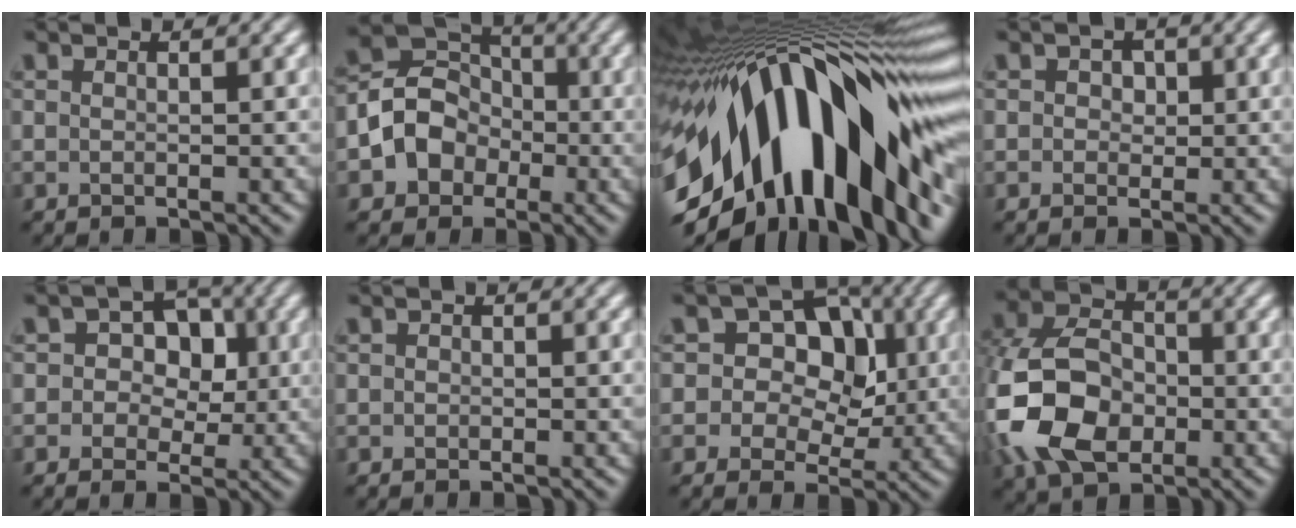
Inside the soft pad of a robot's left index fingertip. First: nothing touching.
{"total": 4.8, "force": [-1.6, 4.2, 1.8], "torque": [-0.022, 0.008, -0.036]}
{"total": 18.6, "force": [-3.9, 8.7, 16.0], "torque": [-0.254, 0.003, -0.069]}
{"total": 1.0, "force": [0.4, 0.9, 0.3], "torque": [0.001, 0.003, 0.003]}
{"total": 5.3, "force": [1.2, 4.4, 2.7], "torque": [-0.015, 0.018, -0.007]}
{"total": 0.6, "force": [-0.2, -0.2, -0.5], "torque": [0.006, -0.001, 0.003]}
{"total": 8.3, "force": [2.1, 6.7, 4.4], "torque": [-0.033, 0.031, 0.001]}
{"total": 10.2, "force": [-3.2, 7.0, 6.7], "torque": [-0.154, -0.003, -0.065]}